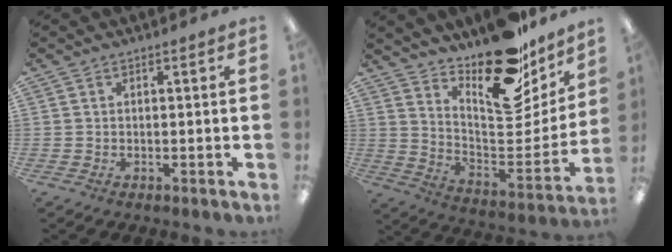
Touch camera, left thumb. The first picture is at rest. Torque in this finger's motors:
{"motor_torque": [0.30, 0.26, 1.08, -1.69, 0.13]}